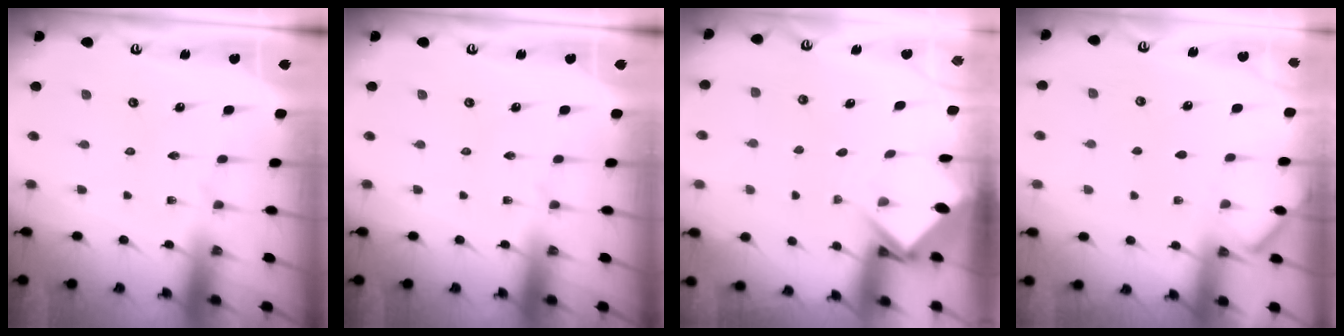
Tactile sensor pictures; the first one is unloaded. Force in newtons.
{"total": 0.0}
{"total": 3.8, "press": 3.8, "slide": 0.2}
{"total": 2.8, "press": 2.8, "slide": 0.4}